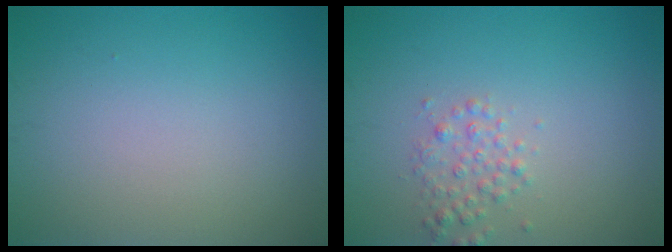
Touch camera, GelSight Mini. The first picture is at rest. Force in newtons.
{"total": 1.8, "press": 1.8, "slide": 0.0}